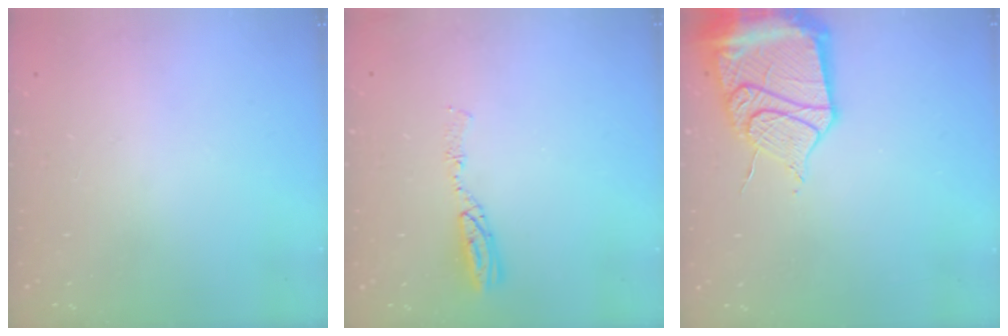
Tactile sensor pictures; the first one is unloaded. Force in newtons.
{"total": 5.4, "press": 5.4, "slide": 0.5}
{"total": 17.5, "press": 17.4, "slide": 1.8}